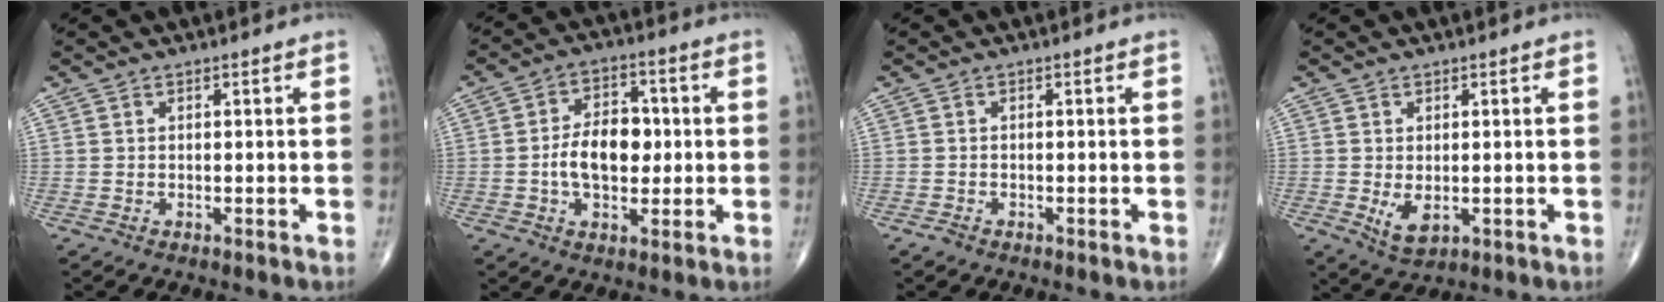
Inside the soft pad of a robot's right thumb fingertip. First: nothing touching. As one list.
[{"total": 10.2, "force": [-0.5, 6.4, 7.9], "torque": [-0.109, 0.016, -0.014]}, {"total": 0.9, "force": [-0.7, 0.5, 0.3], "torque": [-0.006, 0.001, -0.014]}, {"total": 4.2, "force": [-0.6, 2.3, 3.4], "torque": [-0.053, -0.010, 0.000]}]